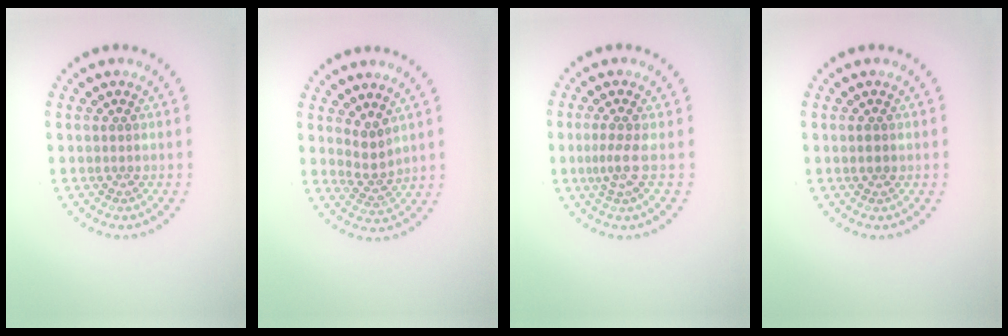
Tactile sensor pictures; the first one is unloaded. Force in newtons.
{"total": 2.0, "press": 1.6, "slide": 1.3}
{"total": 2.1, "press": 1.4, "slide": 1.6}
{"total": 1.1, "press": 1.1, "slide": 0.1}